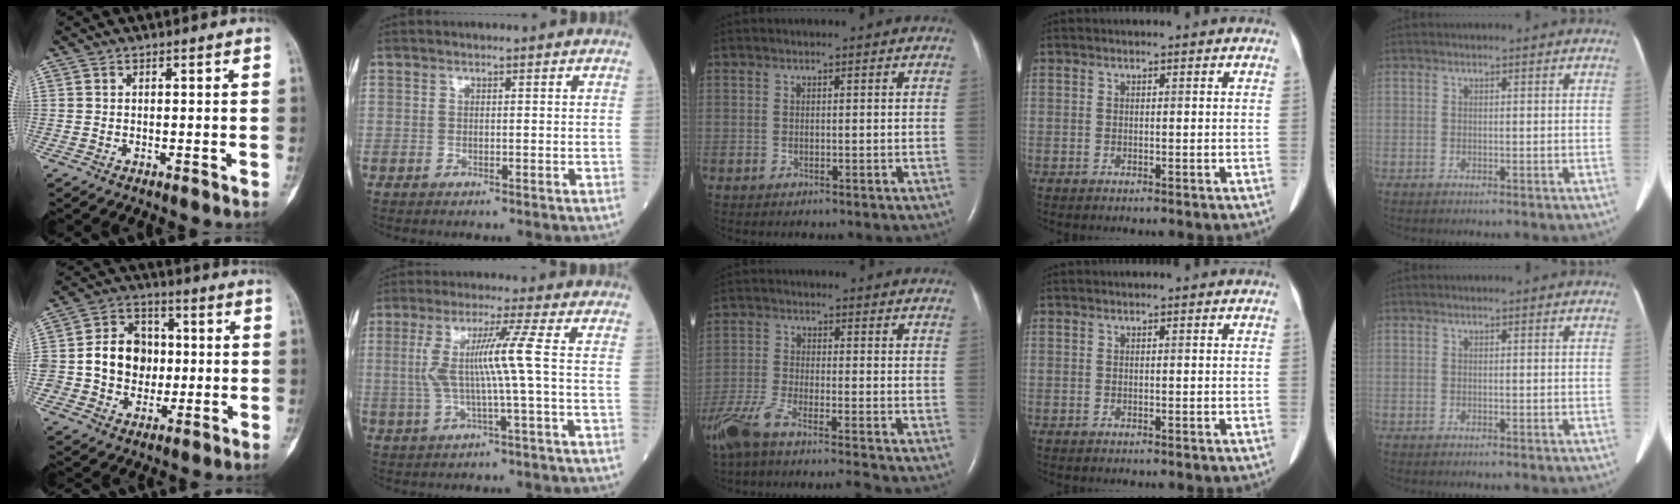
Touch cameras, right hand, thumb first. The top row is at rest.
{"thumb": {"total": 13.1, "force": [-0.4, 11.1, 7.1], "torque": [-0.081, 0.026, -0.008]}, "index": {"total": 7.4, "force": [0.2, -1.3, 7.3], "torque": [-0.152, 0.010, 0.009]}, "middle": {"total": 9.9, "force": [-8.4, -0.2, 5.3], "torque": [-0.106, -0.022, -0.149]}}